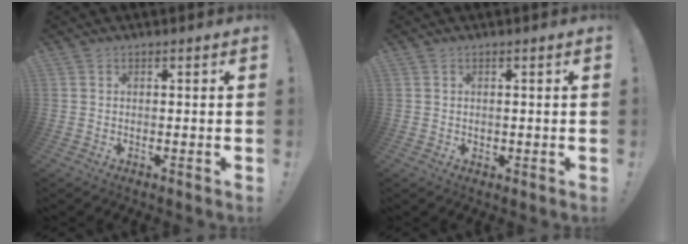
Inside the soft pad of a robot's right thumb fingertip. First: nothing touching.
{"total": 0.6, "force": [0.2, 0.6, 0.1], "torque": [0.004, 0.000, 0.003]}